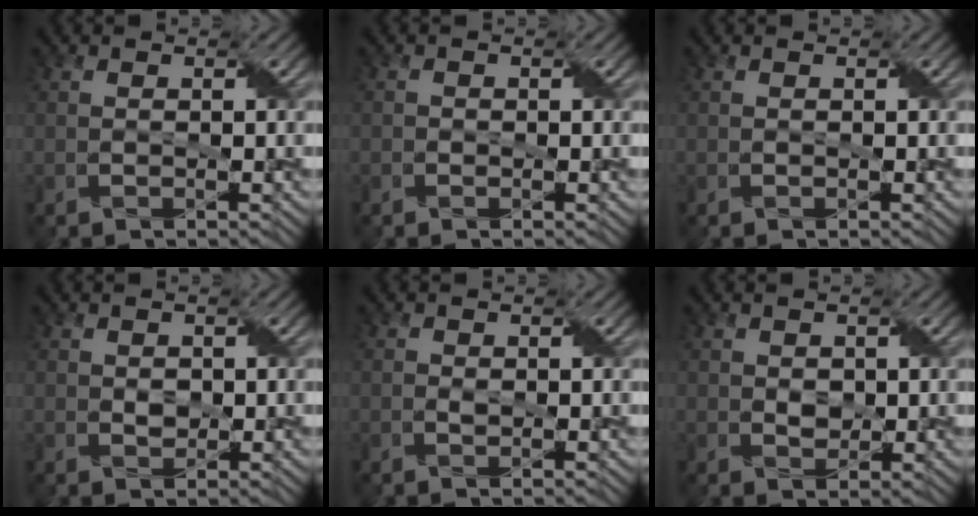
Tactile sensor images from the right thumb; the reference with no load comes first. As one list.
[{"total": 0.6, "force": [-0.3, 0.5, 0.0], "torque": [0.000, -0.003, -0.005]}, {"total": 0.0}, {"total": 1.2, "force": [0.1, 1.0, 0.7], "torque": [-0.019, -0.005, 0.006]}, {"total": 0.7, "force": [-0.1, 0.5, 0.5], "torque": [-0.008, -0.002, -0.002]}, {"total": 1.6, "force": [0.3, 1.3, 0.9], "torque": [-0.025, -0.005, 0.008]}]